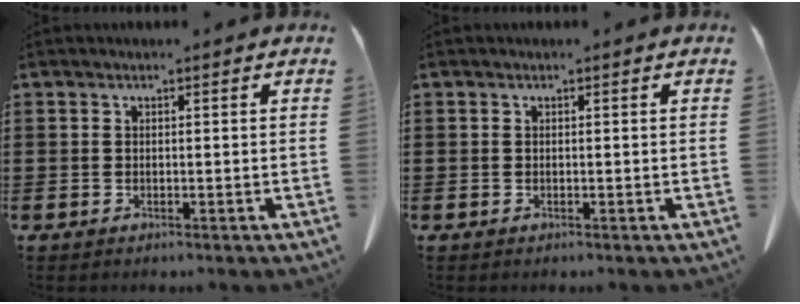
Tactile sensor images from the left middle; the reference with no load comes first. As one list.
[{"total": 0.0}]